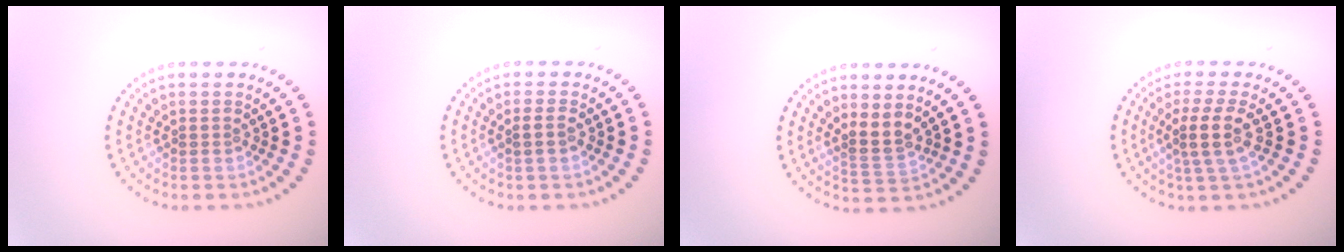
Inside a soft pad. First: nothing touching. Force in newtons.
{"total": 0.6, "press": 0.6, "slide": 0.2}
{"total": 1.9, "press": 1.5, "slide": 1.3}
{"total": 2.9, "press": 2.3, "slide": 1.8}